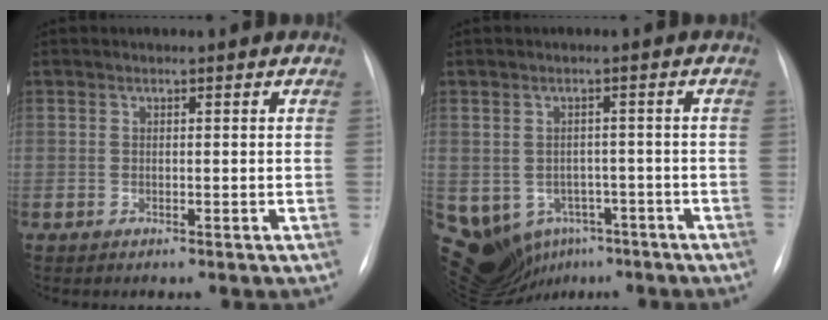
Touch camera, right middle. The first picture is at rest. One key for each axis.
{"total": 17.7, "fx": -8.1, "fy": 14.0, "fz": 7.0, "tx": -0.197, "ty": 0.010, "tz": -0.094}